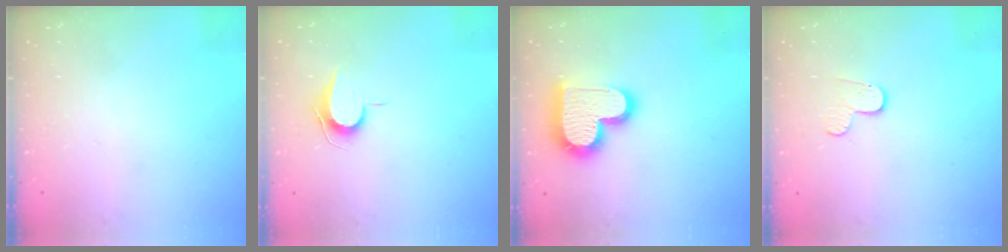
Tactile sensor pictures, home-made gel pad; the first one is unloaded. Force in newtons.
{"total": 6.9, "press": 6.8, "slide": 0.7}
{"total": 17.7, "press": 17.6, "slide": 1.3}
{"total": 3.3, "press": 3.3, "slide": 0.3}